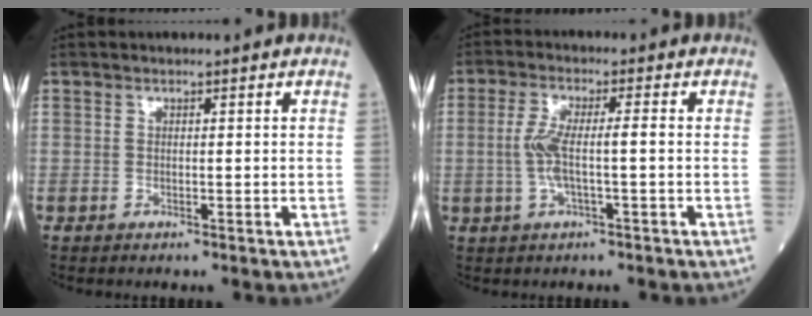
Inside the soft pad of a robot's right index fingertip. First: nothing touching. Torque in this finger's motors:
{"motor_torque": [1.08, -0.17, 0.53, 0.16]}